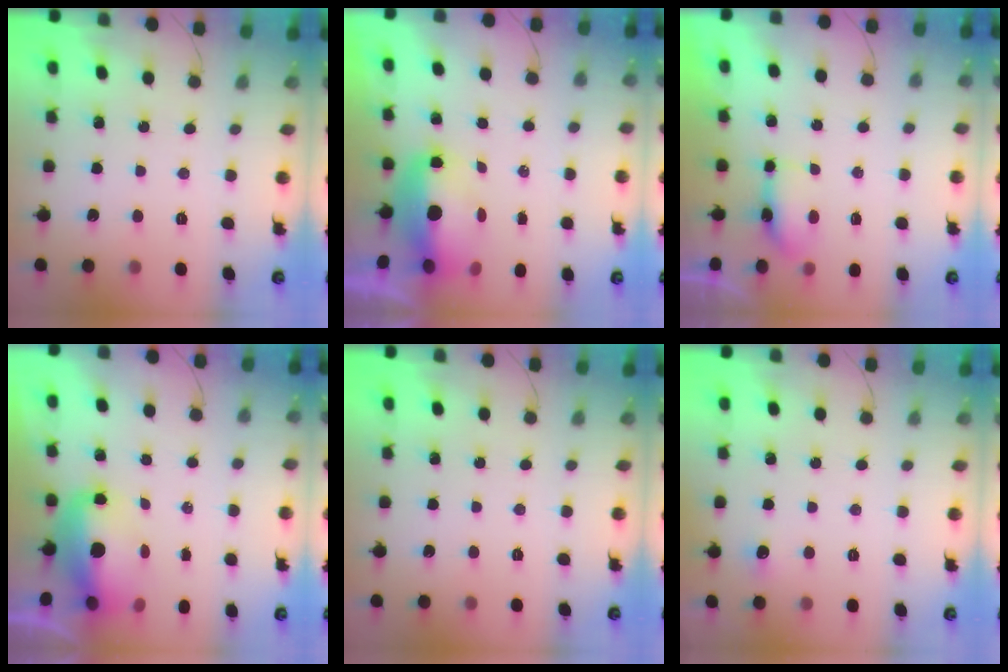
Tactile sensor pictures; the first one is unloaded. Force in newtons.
{"total": 7.8, "press": 7.5, "slide": 1.8}
{"total": 12.4, "press": 6.0, "slide": 10.9}
{"total": 11.4, "press": 11.2, "slide": 2.3}
{"total": 0.0}
{"total": 3.6, "press": 3.4, "slide": 1.3}